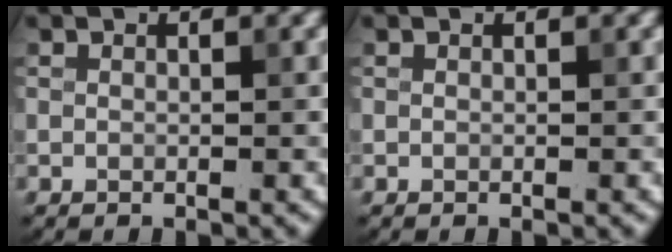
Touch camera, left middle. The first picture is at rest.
{"total": 0.0}